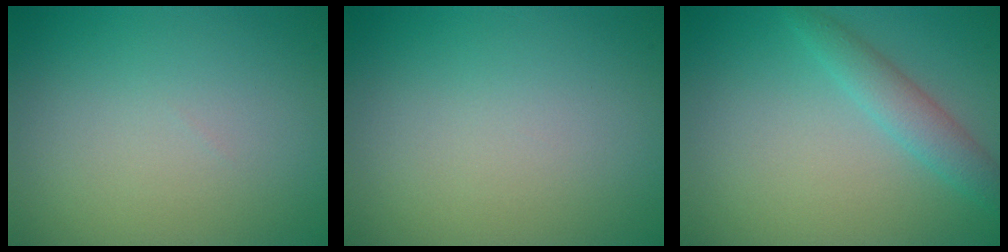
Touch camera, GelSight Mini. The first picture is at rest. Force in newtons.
{"total": 0.0}
{"total": 2.6, "press": 2.6, "slide": 0.0}